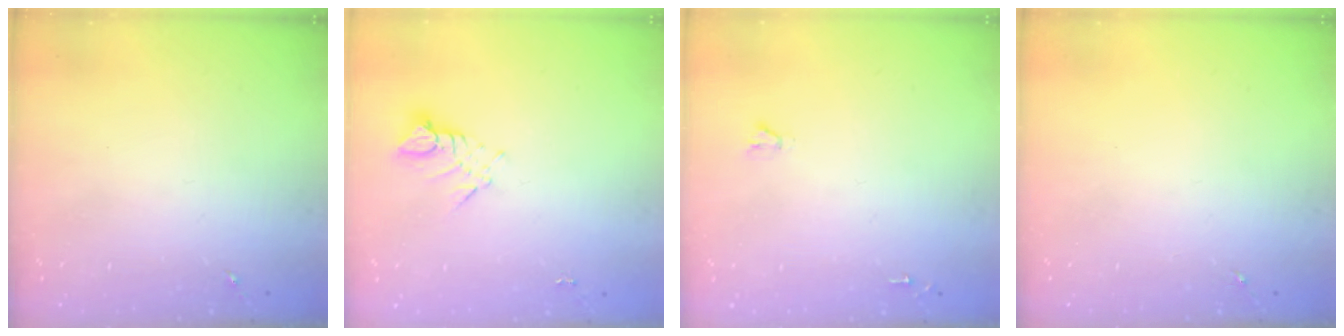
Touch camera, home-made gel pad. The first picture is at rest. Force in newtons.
{"total": 4.2, "press": 4.2, "slide": 0.2}
{"total": 1.6, "press": 1.6, "slide": 0.1}
{"total": 0.0}